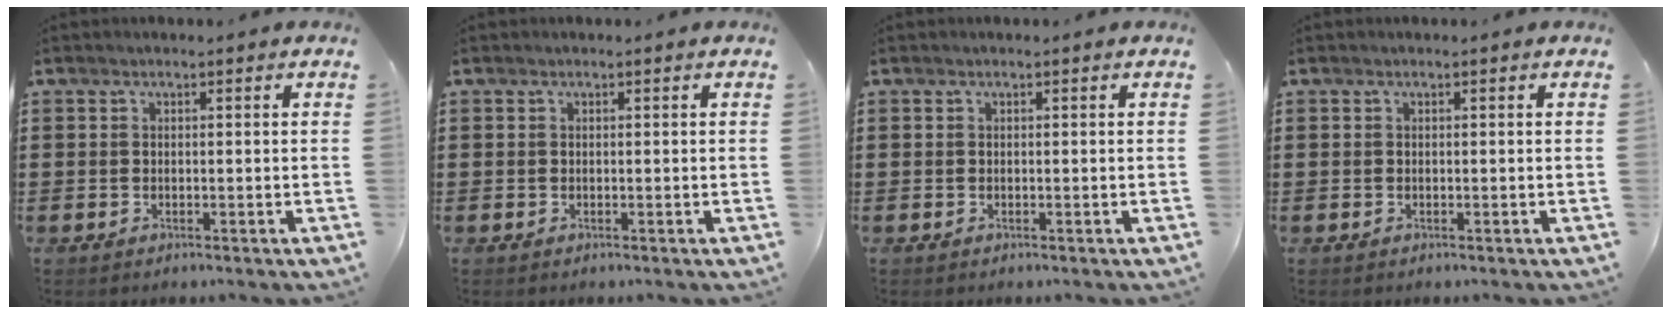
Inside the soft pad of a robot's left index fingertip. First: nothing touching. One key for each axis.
{"total": 0.0}
{"total": 0.0}
{"total": 0.0}